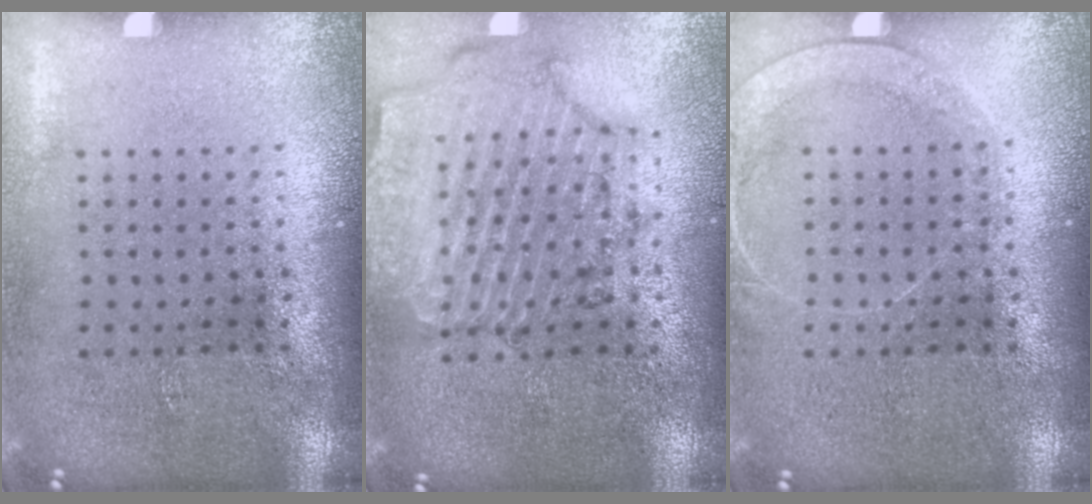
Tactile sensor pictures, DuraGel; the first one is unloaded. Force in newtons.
{"total": 1.6, "press": 1.6, "slide": 0.3}
{"total": 1.5, "press": 1.4, "slide": 0.4}